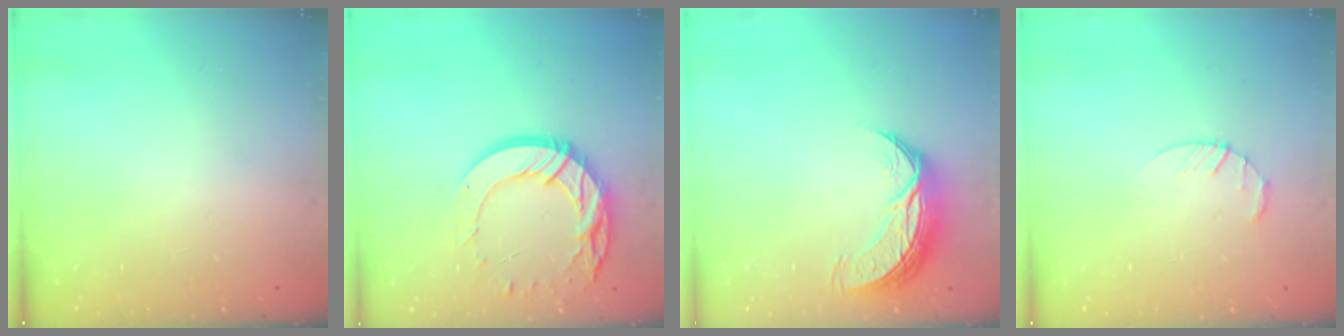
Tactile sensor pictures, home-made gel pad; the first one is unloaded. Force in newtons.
{"total": 16.8, "press": 16.8, "slide": 1.4}
{"total": 10.3, "press": 10.2, "slide": 0.7}
{"total": 3.5, "press": 3.4, "slide": 0.5}